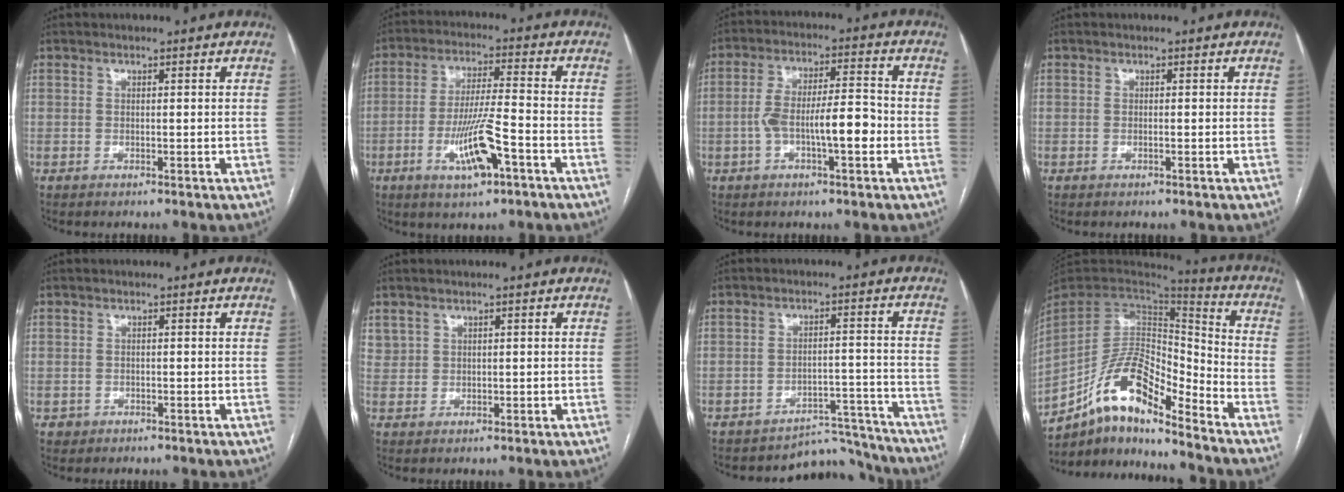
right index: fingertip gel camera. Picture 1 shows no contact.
{"total": 9.9, "force": [-4.3, 1.4, 8.8], "torque": [-0.169, -0.004, -0.072]}
{"total": 9.2, "force": [-2.3, 2.1, 8.7], "torque": [-0.157, 0.022, -0.040]}
{"total": 0.0}
{"total": 1.4, "force": [-0.4, 1.4, 0.0], "torque": [0.001, 0.005, -0.002]}
{"total": 2.0, "force": [1.2, 1.5, 0.3], "torque": [-0.001, 0.005, 0.025]}
{"total": 8.4, "force": [-8.0, 2.0, -1.3], "torque": [0.034, 0.045, -0.106]}
{"total": 14.5, "force": [-10.6, 3.9, 9.1], "torque": [-0.169, 0.033, -0.190]}